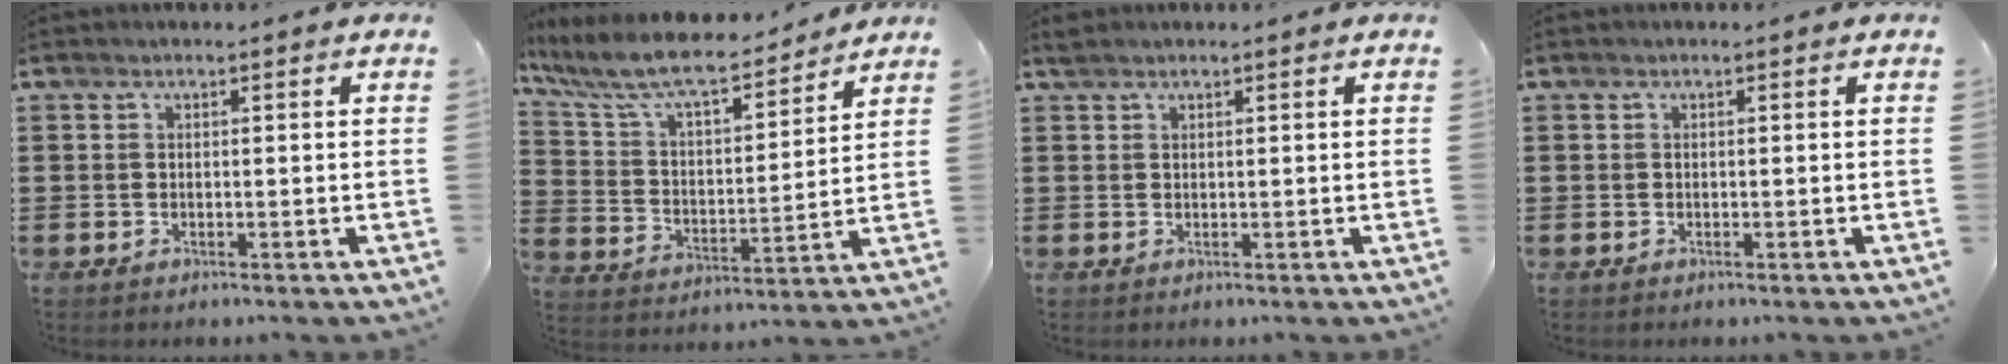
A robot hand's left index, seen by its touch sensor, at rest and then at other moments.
{"total": 9.8, "force": [8.5, 1.5, 4.6], "torque": [-0.125, -0.051, 0.146]}
{"total": 1.0, "force": [0.9, 0.3, 0.3], "torque": [-0.009, 0.001, 0.017]}
{"total": 0.0}